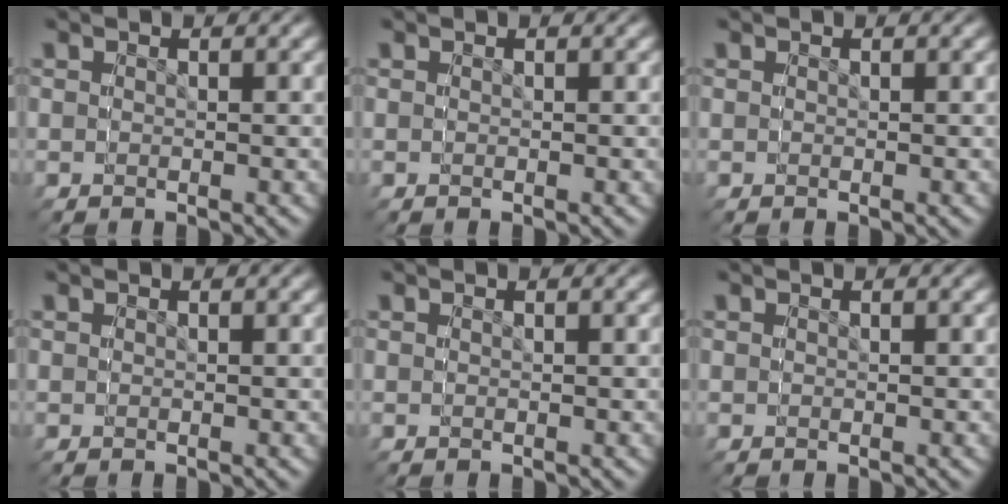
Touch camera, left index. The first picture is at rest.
{"total": 0.0}
{"total": 0.0}
{"total": 0.0}
{"total": 0.0}
{"total": 0.0}